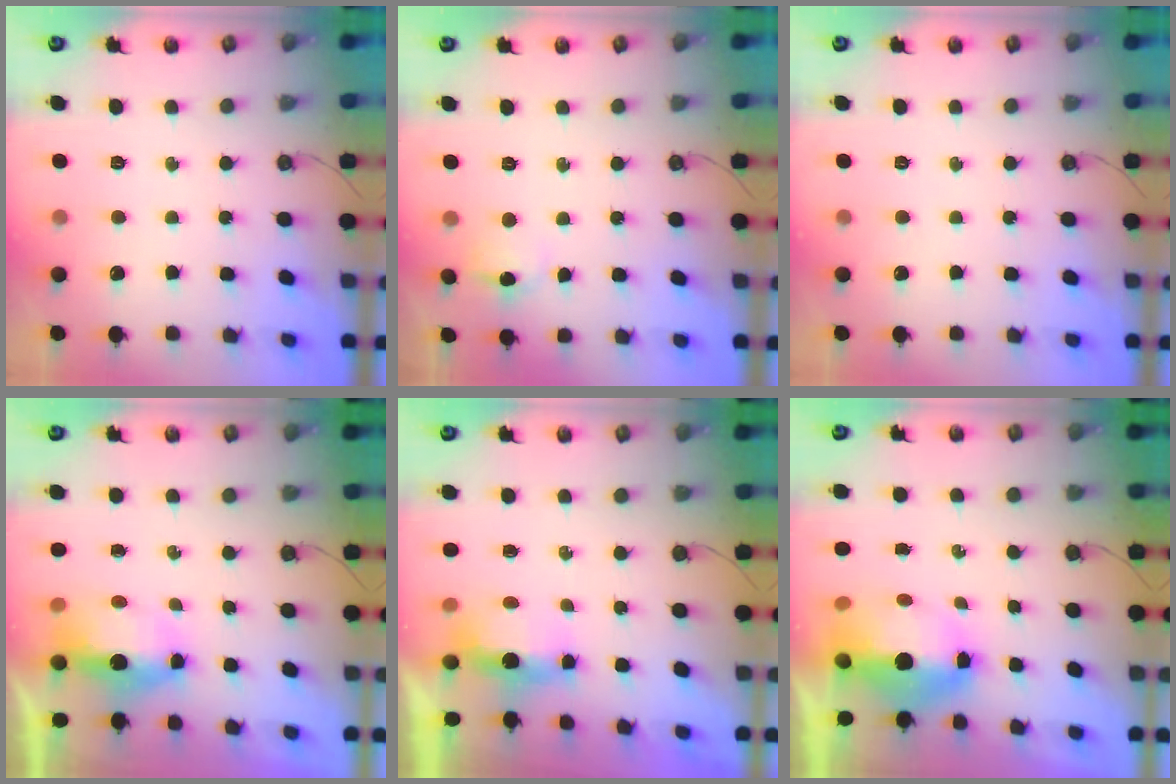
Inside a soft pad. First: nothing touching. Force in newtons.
{"total": 3.9, "press": 3.7, "slide": 1.1}
{"total": 0.0}
{"total": 11.4, "press": 8.3, "slide": 7.7}
{"total": 5.8, "press": 5.7, "slide": 1.0}
{"total": 8.7, "press": 8.5, "slide": 1.8}